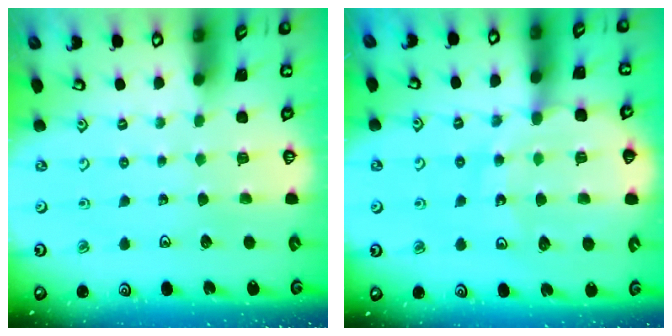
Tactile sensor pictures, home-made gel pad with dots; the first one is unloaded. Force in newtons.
{"total": 12.9, "press": 12.5, "slide": 3.2}